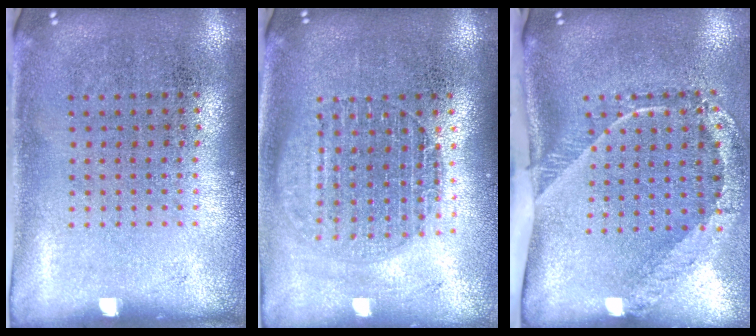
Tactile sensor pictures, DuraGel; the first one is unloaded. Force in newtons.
{"total": 1.6, "press": 1.4, "slide": 0.7}
{"total": 2.6, "press": 1.7, "slide": 1.9}